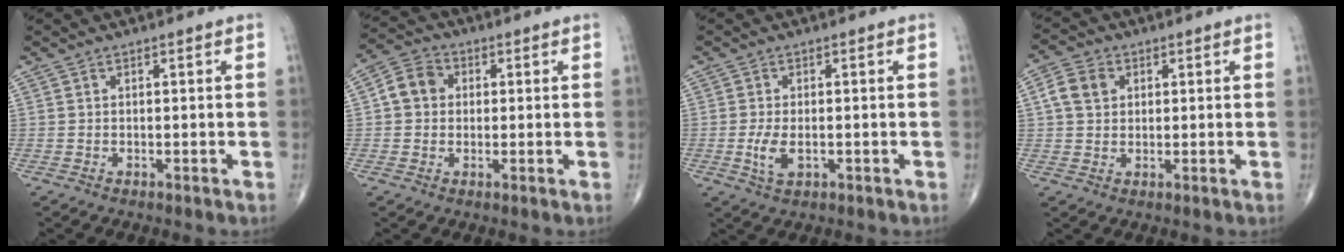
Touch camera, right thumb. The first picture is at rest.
{"total": 6.2, "force": [0.7, 5.3, 3.1], "torque": [-0.046, 0.014, 0.002]}
{"total": 4.1, "force": [-0.8, 2.1, 3.5], "torque": [-0.074, -0.006, -0.014]}
{"total": 5.7, "force": [1.4, 4.5, 3.2], "torque": [-0.054, 0.006, 0.023]}